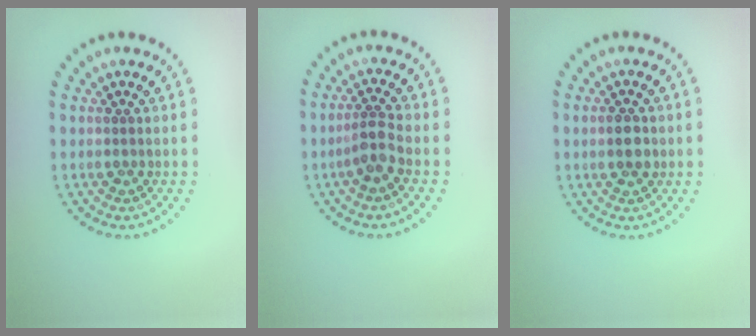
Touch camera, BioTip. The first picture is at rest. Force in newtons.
{"total": 2.3, "press": 1.8, "slide": 1.4}
{"total": 2.7, "press": 2.7, "slide": 0.2}